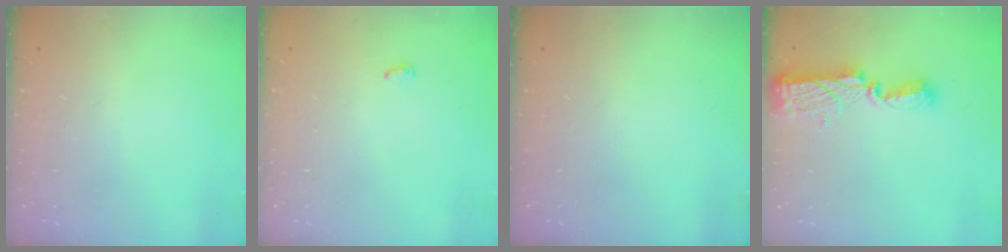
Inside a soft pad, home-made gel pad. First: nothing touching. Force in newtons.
{"total": 6.5, "press": 3.1, "slide": 5.7}
{"total": 0.0}
{"total": 8.3, "press": 8.3, "slide": 0.8}